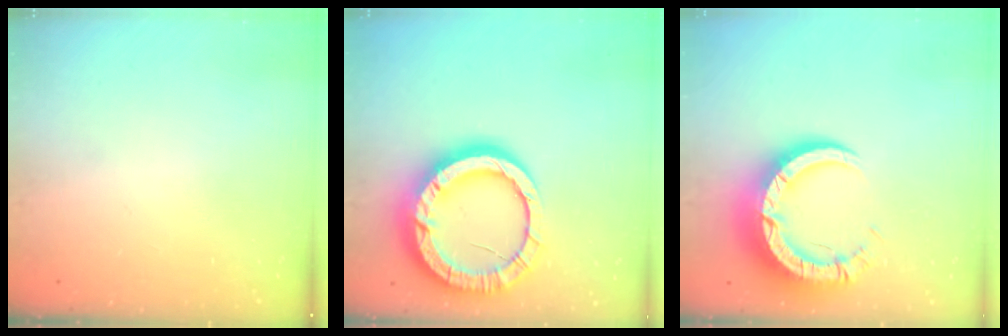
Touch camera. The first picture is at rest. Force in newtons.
{"total": 21.5, "press": 21.5, "slide": 1.8}
{"total": 14.5, "press": 14.4, "slide": 1.4}